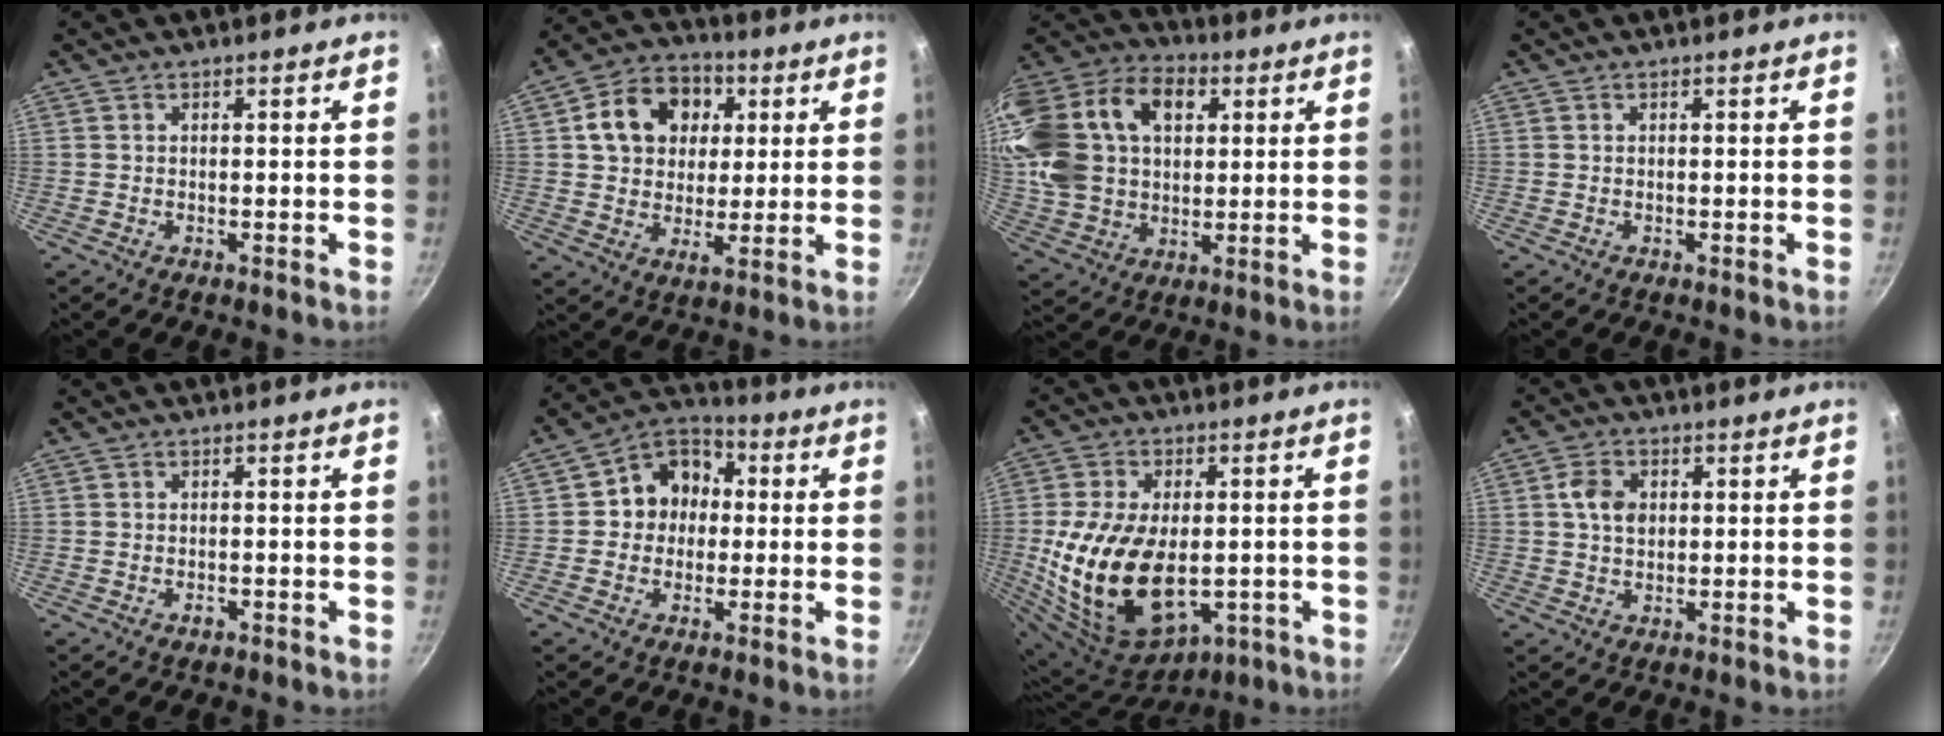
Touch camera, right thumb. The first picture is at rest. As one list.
[{"total": 13.8, "force": [3.9, 10.7, 7.8], "torque": [-0.105, 0.009, 0.053]}, {"total": 26.4, "force": [7.3, 18.3, 17.6], "torque": [-0.361, 0.024, 0.127]}, {"total": 0.0}, {"total": 1.0, "force": [-0.6, 0.6, 0.6], "torque": [-0.011, 0.003, -0.010]}, {"total": 10.4, "force": [0.5, 9.1, 5.0], "torque": [-0.033, 0.024, -0.014]}, {"total": 21.8, "force": [-2.4, 13.6, 16.8], "torque": [-0.309, -0.005, -0.024]}, {"total": 5.1, "force": [1.0, 3.8, 3.3], "torque": [-0.047, 0.003, 0.013]}]